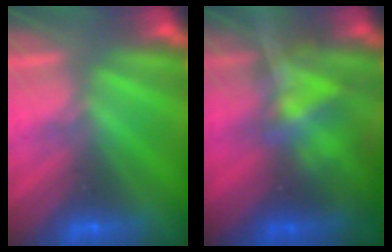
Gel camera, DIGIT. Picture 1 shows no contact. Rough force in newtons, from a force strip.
{"total": 3.9}